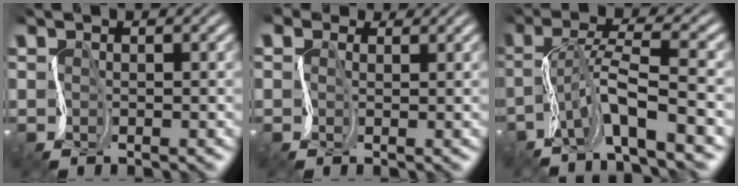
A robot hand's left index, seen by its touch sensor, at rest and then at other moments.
{"total": 2.0, "force": [0.7, 1.6, 0.8], "torque": [-0.006, 0.007, -0.006]}
{"total": 7.2, "force": [-3.3, 1.2, 6.3], "torque": [-0.113, 0.017, -0.069]}